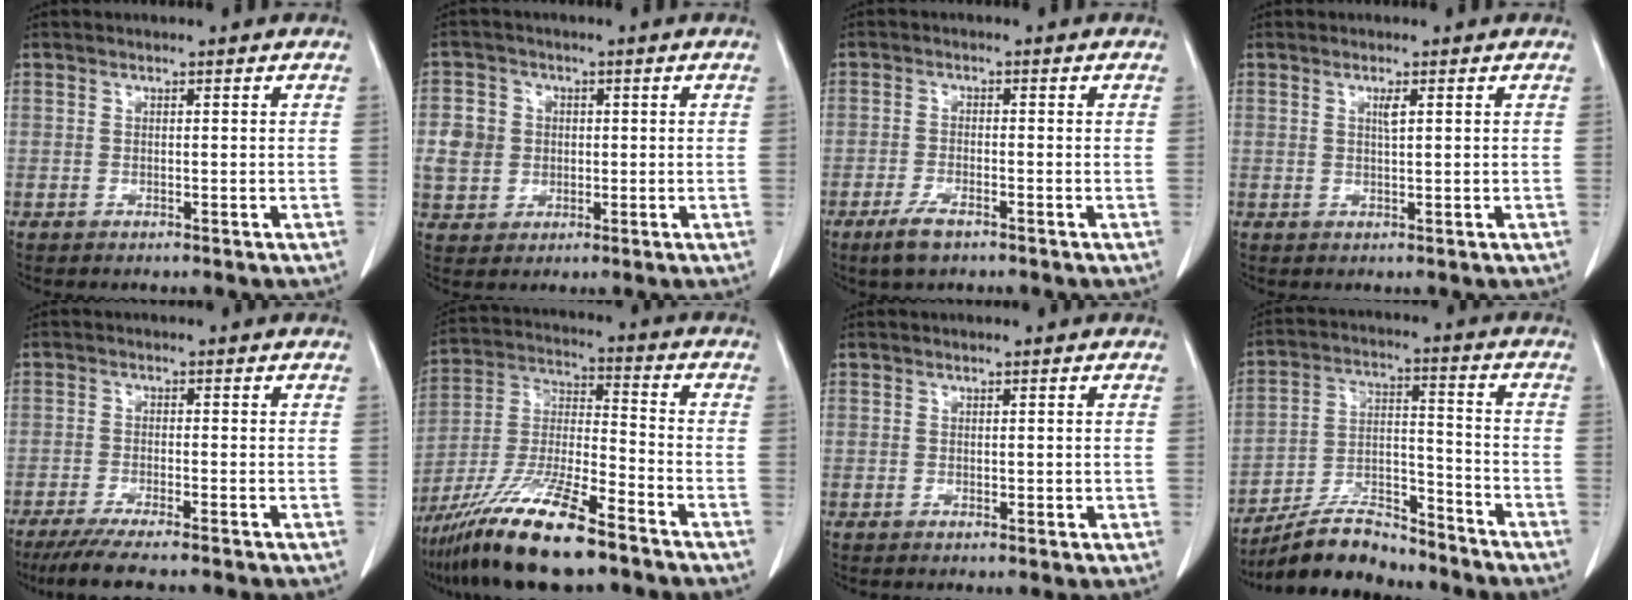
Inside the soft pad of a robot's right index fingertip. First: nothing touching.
{"total": 6.0, "force": [0.4, 5.6, 2.1], "torque": [-0.049, 0.017, 0.016]}
{"total": 3.9, "force": [-2.7, 1.1, 2.7], "torque": [-0.061, -0.004, -0.048]}
{"total": 1.3, "force": [0.5, 0.0, 1.2], "torque": [-0.024, -0.002, 0.009]}
{"total": 9.3, "force": [-7.9, 0.5, 4.9], "torque": [-0.068, -0.021, -0.124]}
{"total": 16.7, "force": [-12.0, 2.1, 11.4], "torque": [-0.246, -0.030, -0.223]}
{"total": 0.6, "force": [0.2, 0.5, 0.2], "torque": [0.002, 0.003, 0.005]}
{"total": 11.7, "force": [-10.8, 2.9, 3.5], "torque": [-0.058, 0.017, -0.192]}